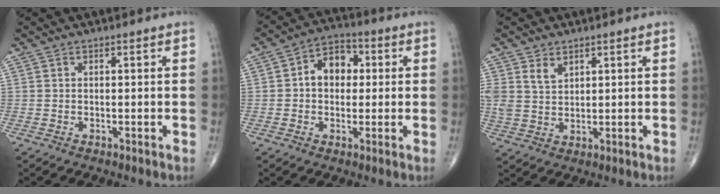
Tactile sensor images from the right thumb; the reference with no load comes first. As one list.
[{"total": 8.1, "force": [0.9, 6.0, 5.4], "torque": [-0.055, 0.020, 0.005]}, {"total": 4.7, "force": [2.6, 3.0, 2.6], "torque": [-0.043, -0.011, 0.058]}]